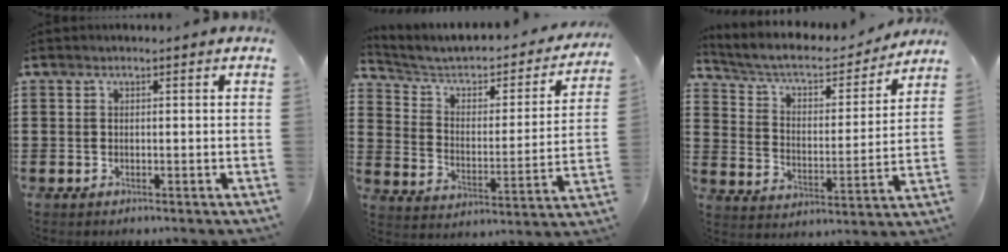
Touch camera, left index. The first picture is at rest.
{"total": 4.2, "force": [2.7, 2.3, 2.2], "torque": [-0.061, -0.021, 0.035]}
{"total": 6.3, "force": [5.4, 1.9, 2.6], "torque": [-0.076, -0.035, 0.090]}